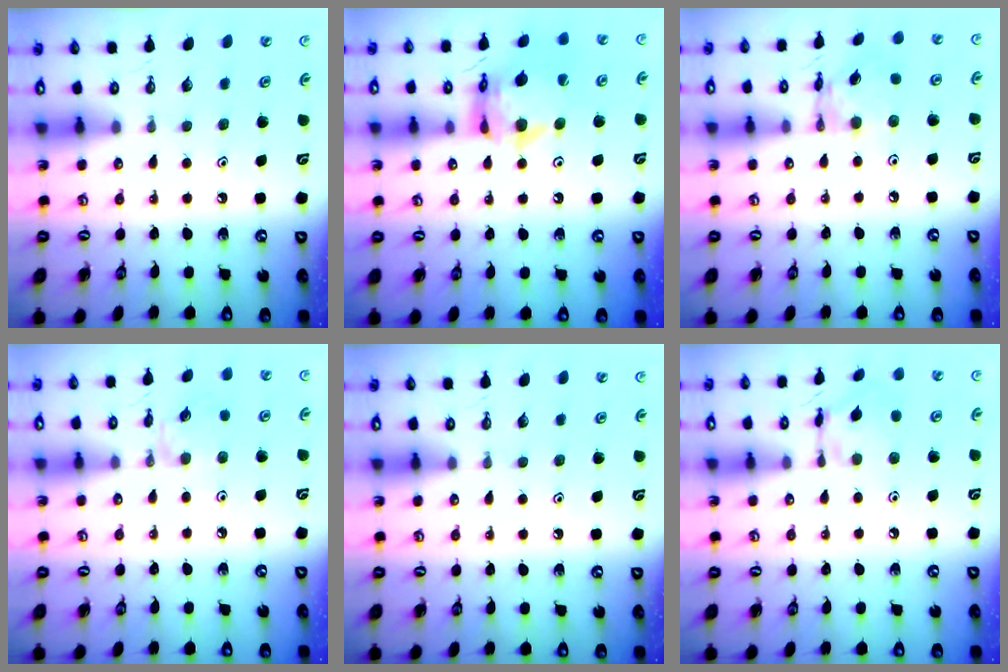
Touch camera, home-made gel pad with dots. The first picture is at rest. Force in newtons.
{"total": 13.6, "press": 13.5, "slide": 1.7}
{"total": 8.8, "press": 8.8, "slide": 0.4}
{"total": 4.6, "press": 4.6, "slide": 0.5}
{"total": 0.0}
{"total": 10.3, "press": 10.3, "slide": 0.6}